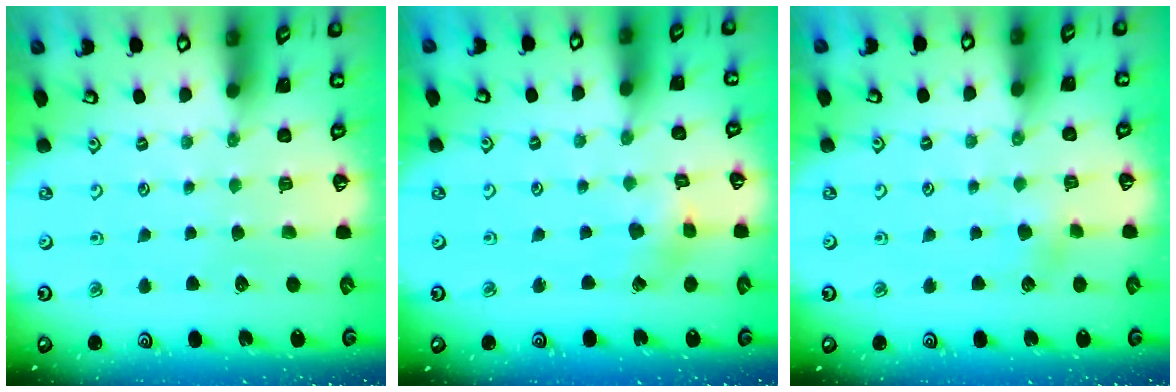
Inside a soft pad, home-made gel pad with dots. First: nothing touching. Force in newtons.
{"total": 2.6, "press": 2.6, "slide": 0.3}
{"total": 3.0, "press": 2.9, "slide": 0.5}